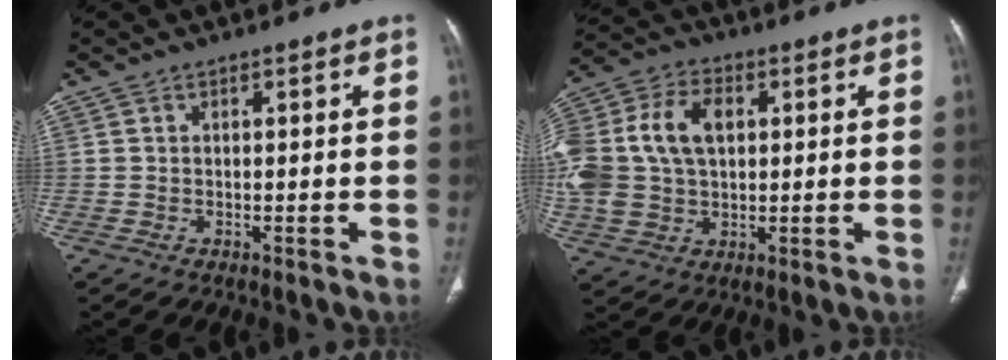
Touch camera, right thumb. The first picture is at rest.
{"total": 21.7, "force": [3.5, 15.2, 15.1], "torque": [-0.361, 0.032, 0.074]}